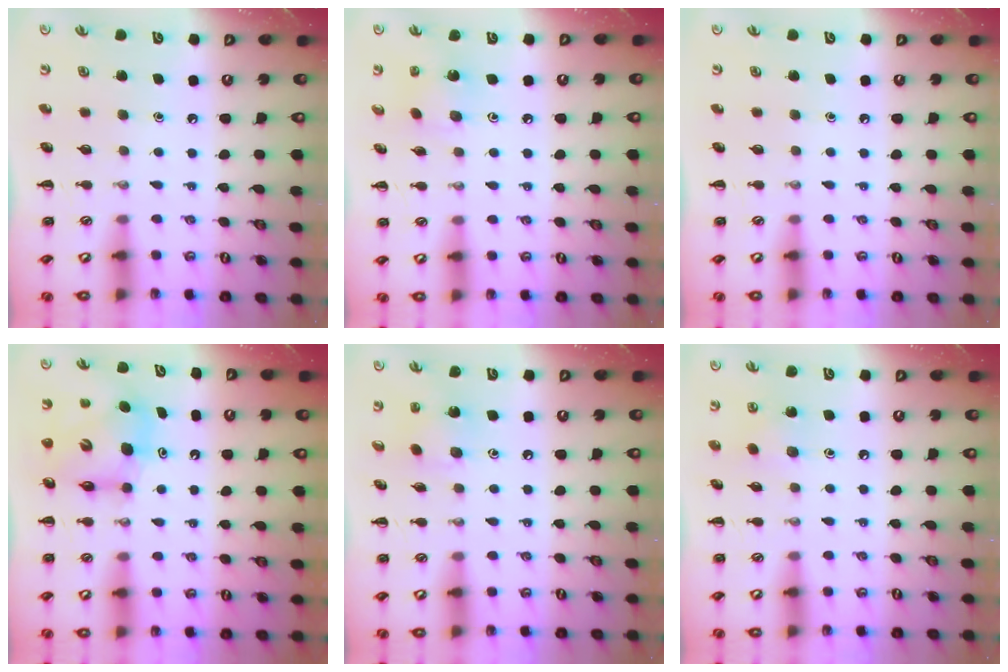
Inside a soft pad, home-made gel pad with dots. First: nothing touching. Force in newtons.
{"total": 1.7, "press": 1.7, "slide": 0.5}
{"total": 0.0}
{"total": 7.0, "press": 6.8, "slide": 1.5}
{"total": 2.9, "press": 2.8, "slide": 0.5}
{"total": 4.8, "press": 4.6, "slide": 1.4}